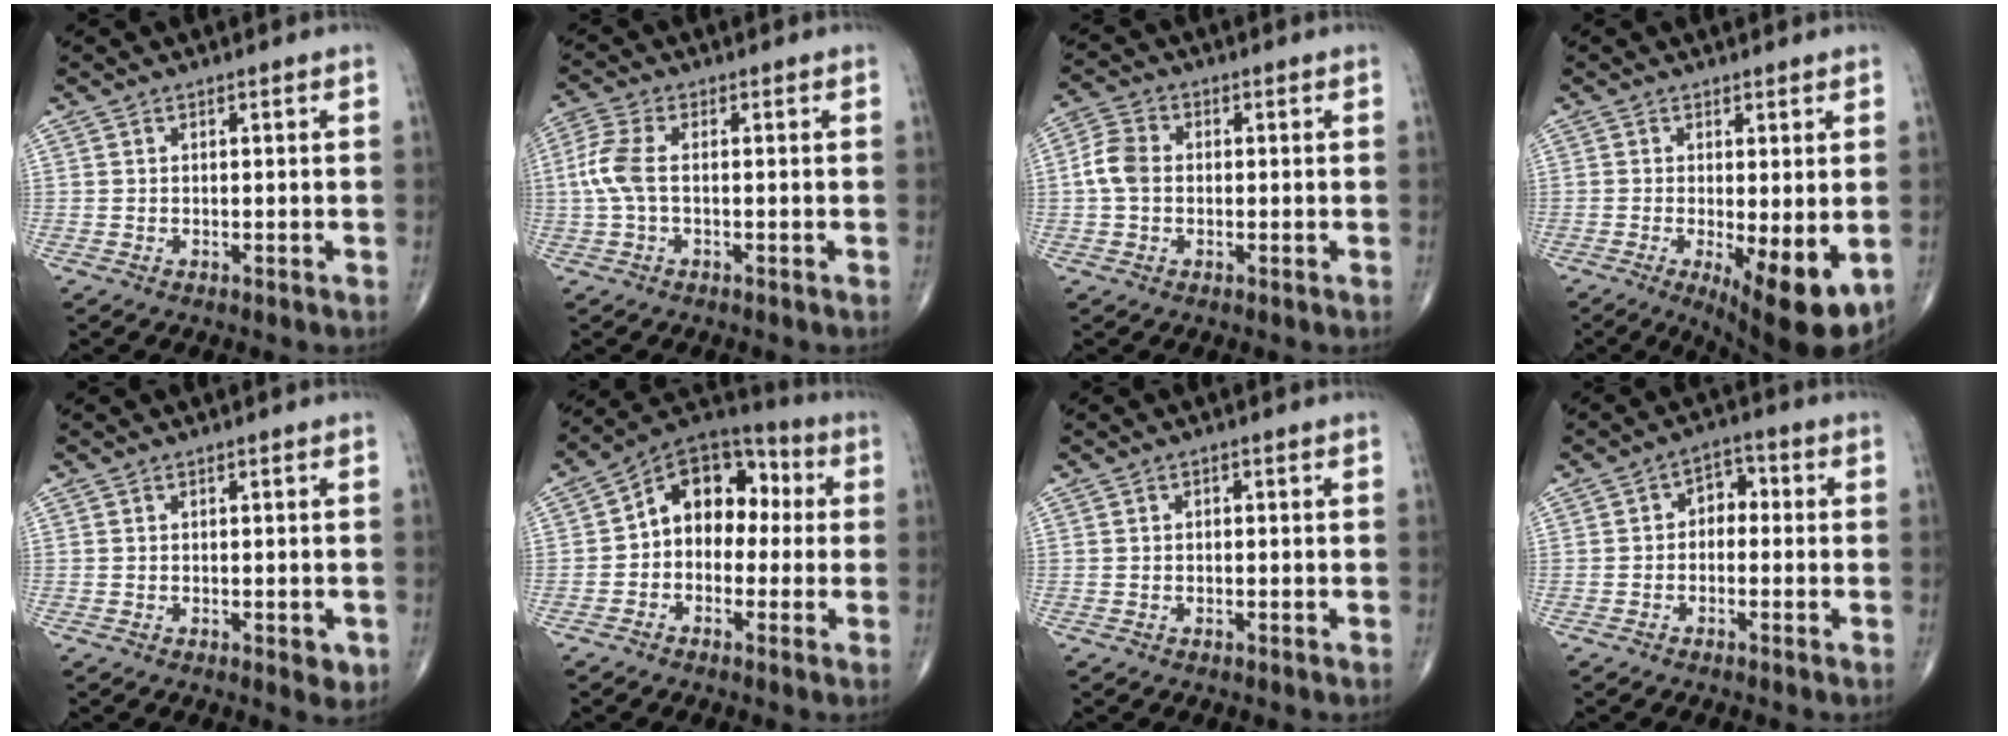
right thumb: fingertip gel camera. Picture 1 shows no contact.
{"total": 5.7, "force": [-0.2, 2.5, 5.1], "torque": [-0.145, 0.009, -0.011]}
{"total": 5.2, "force": [-0.2, 3.8, 3.5], "torque": [-0.073, 0.015, -0.012]}
{"total": 11.0, "force": [-2.7, 3.3, 10.1], "torque": [-0.143, -0.026, -0.031]}
{"total": 2.4, "force": [-0.7, 1.0, 2.1], "torque": [-0.018, -0.004, -0.006]}
{"total": 12.7, "force": [0.5, 9.1, 8.8], "torque": [-0.090, 0.046, -0.011]}
{"total": 0.6, "force": [0.0, 0.5, 0.4], "torque": [-0.003, 0.002, -0.004]}
{"total": 4.3, "force": [-0.4, 3.1, 3.0], "torque": [-0.023, 0.023, -0.020]}